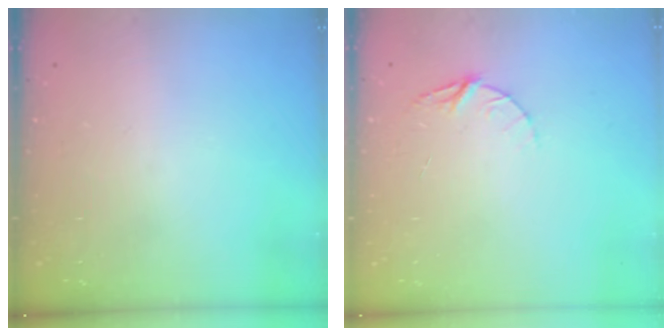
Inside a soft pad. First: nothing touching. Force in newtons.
{"total": 5.0, "press": 5.0, "slide": 0.5}